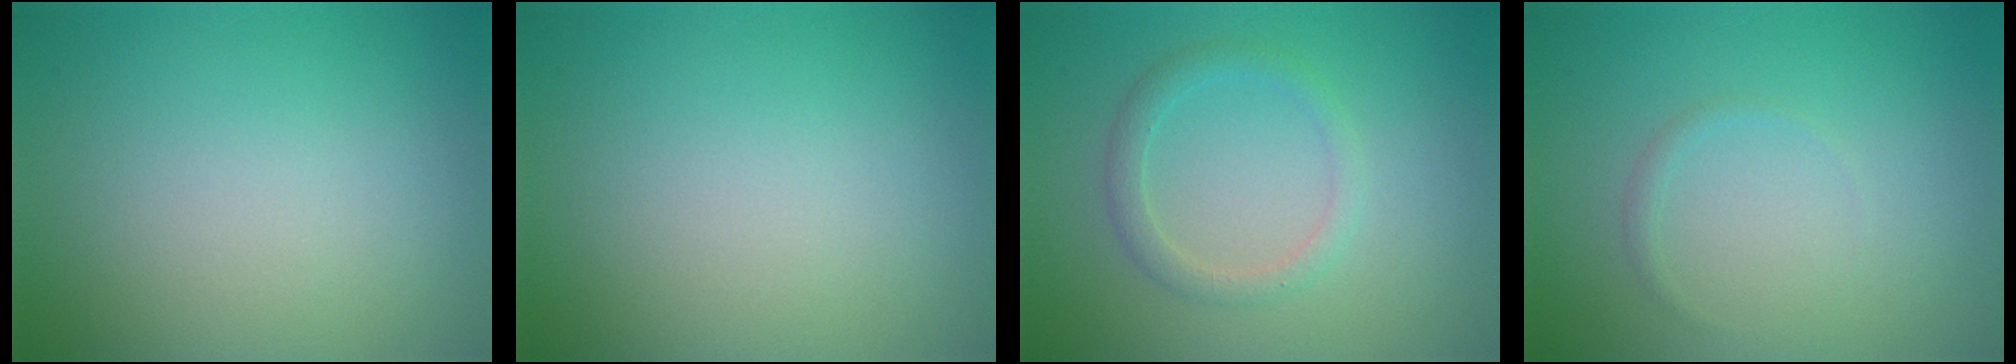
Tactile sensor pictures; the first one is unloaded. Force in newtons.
{"total": 0.0}
{"total": 1.9, "press": 1.9, "slide": 0.1}
{"total": 0.6, "press": 0.6, "slide": 0.0}